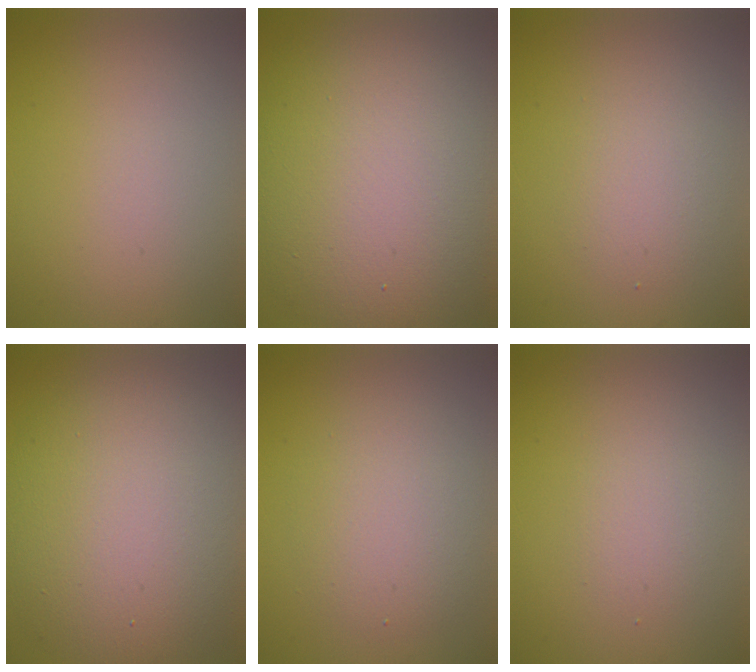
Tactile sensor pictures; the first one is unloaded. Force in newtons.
{"total": 15.6, "press": 15.6, "slide": 1.0}
{"total": 2.4, "press": 2.4, "slide": 0.1}
{"total": 12.3, "press": 12.3, "slide": 0.8}
{"total": 3.7, "press": 3.7, "slide": 0.0}
{"total": 1.7, "press": 1.7, "slide": 0.1}